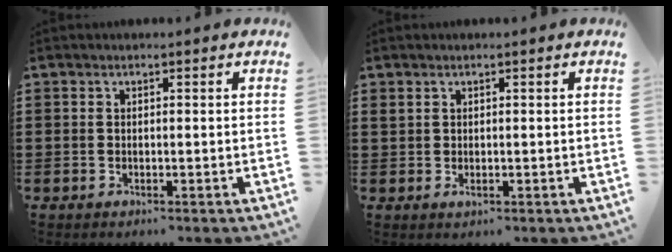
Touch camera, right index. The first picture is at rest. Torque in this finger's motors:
{"motor_torque": [0.99, 1.14, 0.06, 0.05]}